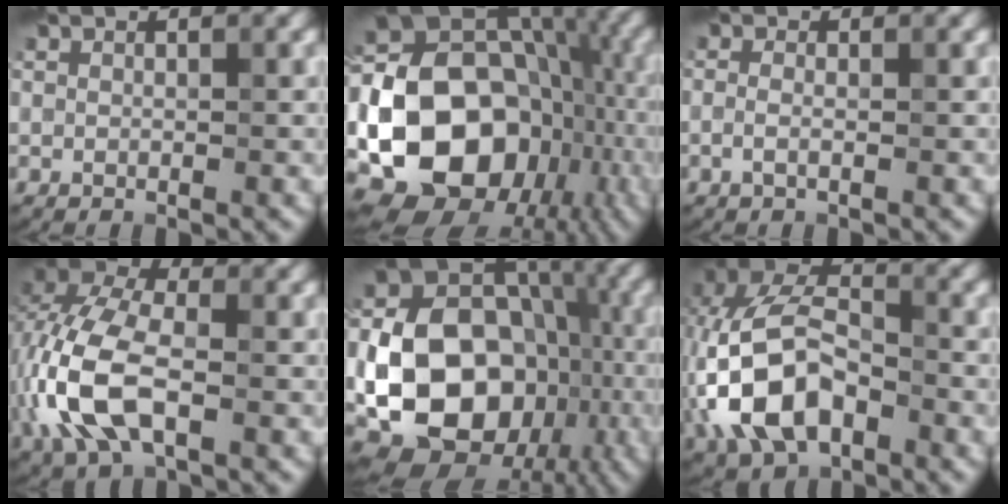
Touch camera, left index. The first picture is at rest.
{"total": 20.3, "force": [-3.6, 16.6, 11.1], "torque": [-0.190, -0.008, -0.074]}
{"total": 1.1, "force": [-0.6, 0.3, 0.9], "torque": [-0.025, 0.003, -0.013]}
{"total": 9.1, "force": [-2.6, 5.0, 7.2], "torque": [-0.177, 0.007, -0.061]}
{"total": 18.0, "force": [-3.6, 14.3, 10.4], "torque": [-0.163, -0.020, -0.066]}
{"total": 10.9, "force": [-3.2, 6.7, 8.0], "torque": [-0.181, 0.003, -0.072]}